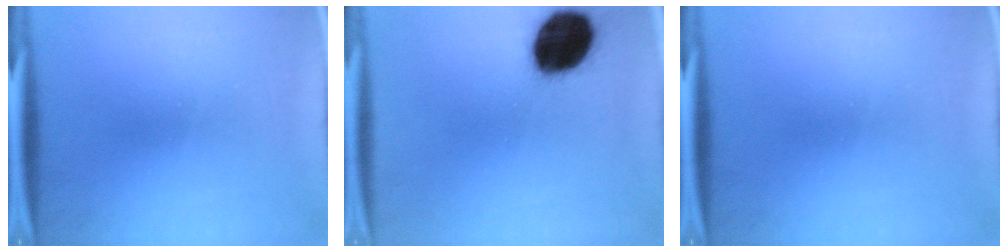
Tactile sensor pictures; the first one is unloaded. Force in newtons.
{"total": 18.5}
{"total": 0.0}